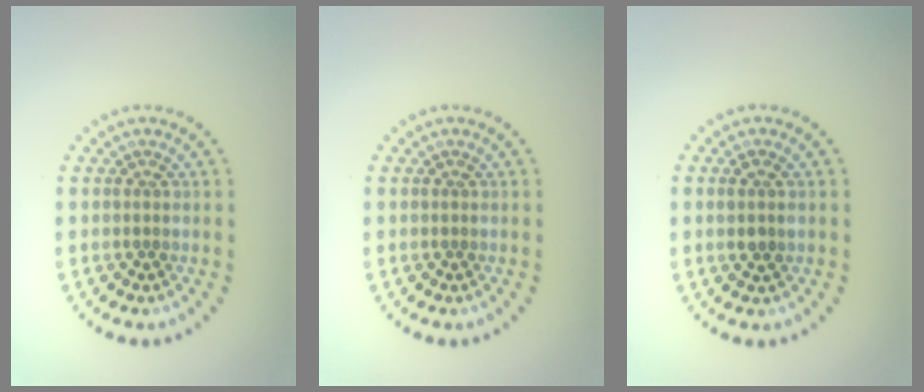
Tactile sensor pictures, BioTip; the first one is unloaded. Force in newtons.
{"total": 0.0}
{"total": 1.5, "press": 1.4, "slide": 0.4}